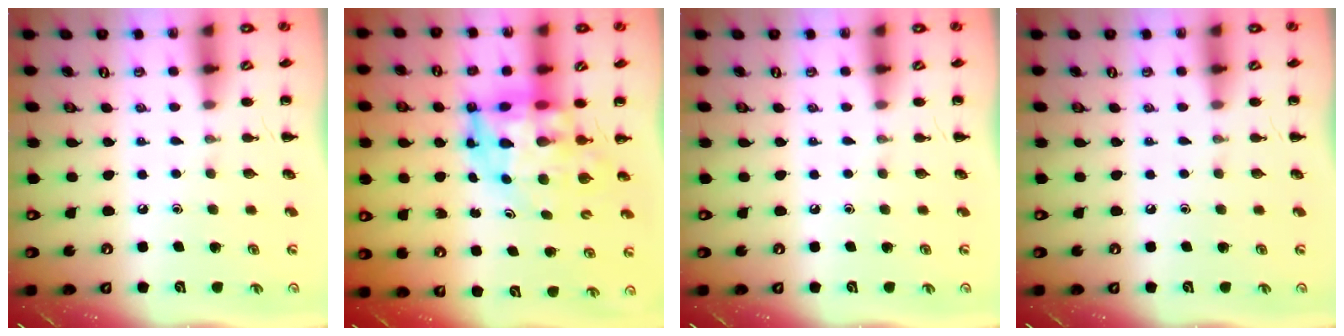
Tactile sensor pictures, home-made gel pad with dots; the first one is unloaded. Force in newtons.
{"total": 9.3, "press": 8.8, "slide": 2.8}
{"total": 0.0}
{"total": 0.0}